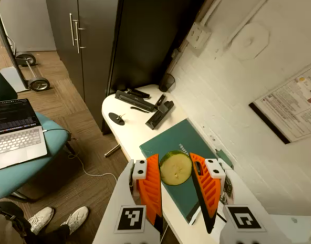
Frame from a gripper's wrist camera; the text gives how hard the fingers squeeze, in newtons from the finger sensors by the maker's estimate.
{"total": 9.6, "left": 9.7, "right": 9.5}